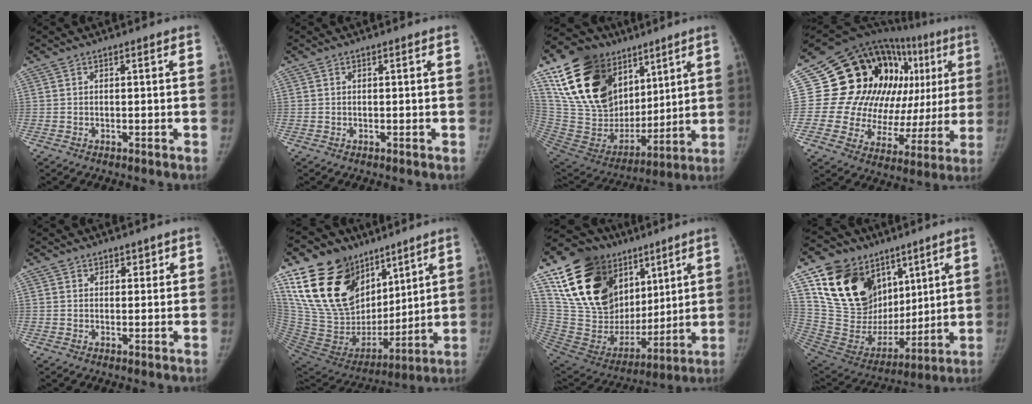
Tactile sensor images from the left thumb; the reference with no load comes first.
{"total": 0.0}
{"total": 29.4, "force": [13.9, 19.2, 17.4], "torque": [-0.296, -0.014, 0.267]}
{"total": 30.0, "force": [9.1, 17.7, 22.4], "torque": [-0.268, 0.026, 0.150]}
{"total": 2.3, "force": [1.6, 1.7, 0.3], "torque": [0.025, -0.007, 0.017]}
{"total": 26.9, "force": [14.3, 17.6, 14.5], "torque": [-0.237, -0.026, 0.278]}
{"total": 31.0, "force": [13.6, 20.0, 19.3], "torque": [-0.323, -0.001, 0.260]}
{"total": 25.6, "force": [12.0, 17.7, 14.1], "torque": [-0.221, -0.014, 0.235]}